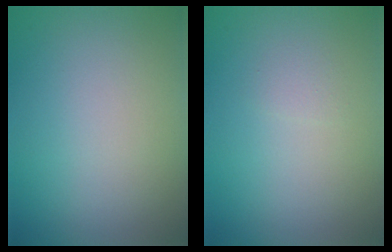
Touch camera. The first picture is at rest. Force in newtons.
{"total": 0.7, "press": 0.7, "slide": 0.0}